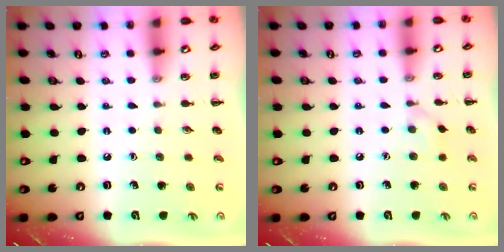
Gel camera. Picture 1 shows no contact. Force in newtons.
{"total": 4.2, "press": 3.9, "slide": 1.5}